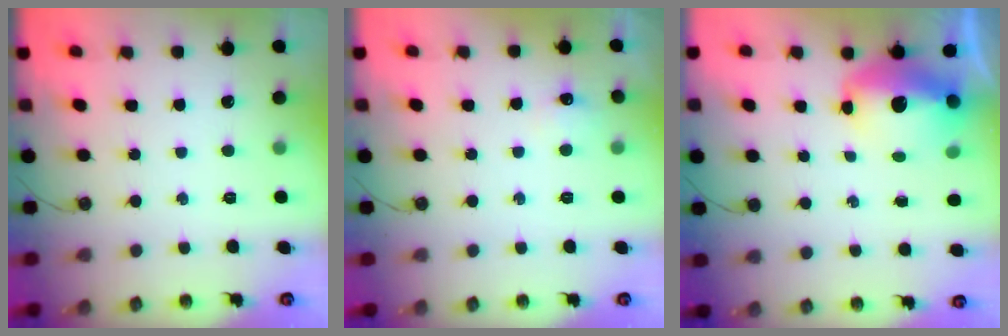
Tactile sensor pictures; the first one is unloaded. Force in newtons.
{"total": 5.3, "press": 5.3, "slide": 0.7}
{"total": 13.7, "press": 13.7, "slide": 1.2}